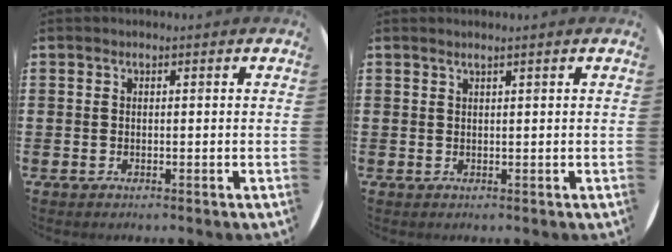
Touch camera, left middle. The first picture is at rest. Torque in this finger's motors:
{"motor_torque": [0.40, -0.59, 0.09, -0.04]}